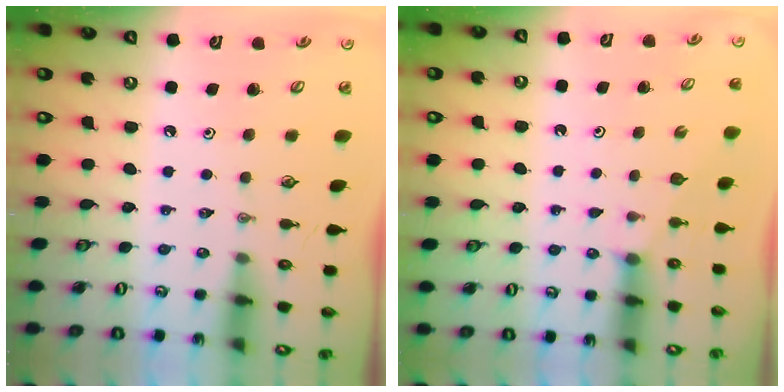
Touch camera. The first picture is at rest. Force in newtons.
{"total": 2.2, "press": 2.2, "slide": 0.3}